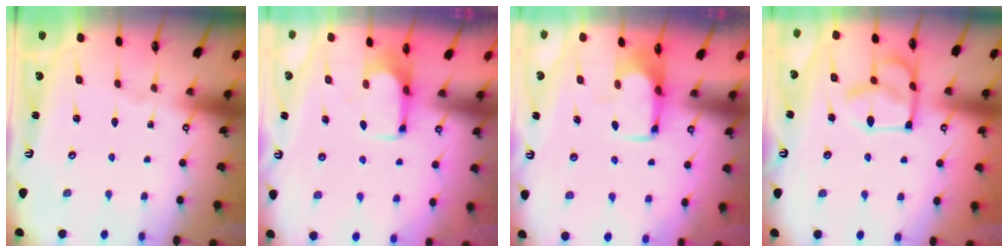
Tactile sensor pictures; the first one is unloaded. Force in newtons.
{"total": 3.6, "press": 3.5, "slide": 0.8}
{"total": 1.4, "press": 1.3, "slide": 0.5}
{"total": 12.9, "press": 12.8, "slide": 0.8}